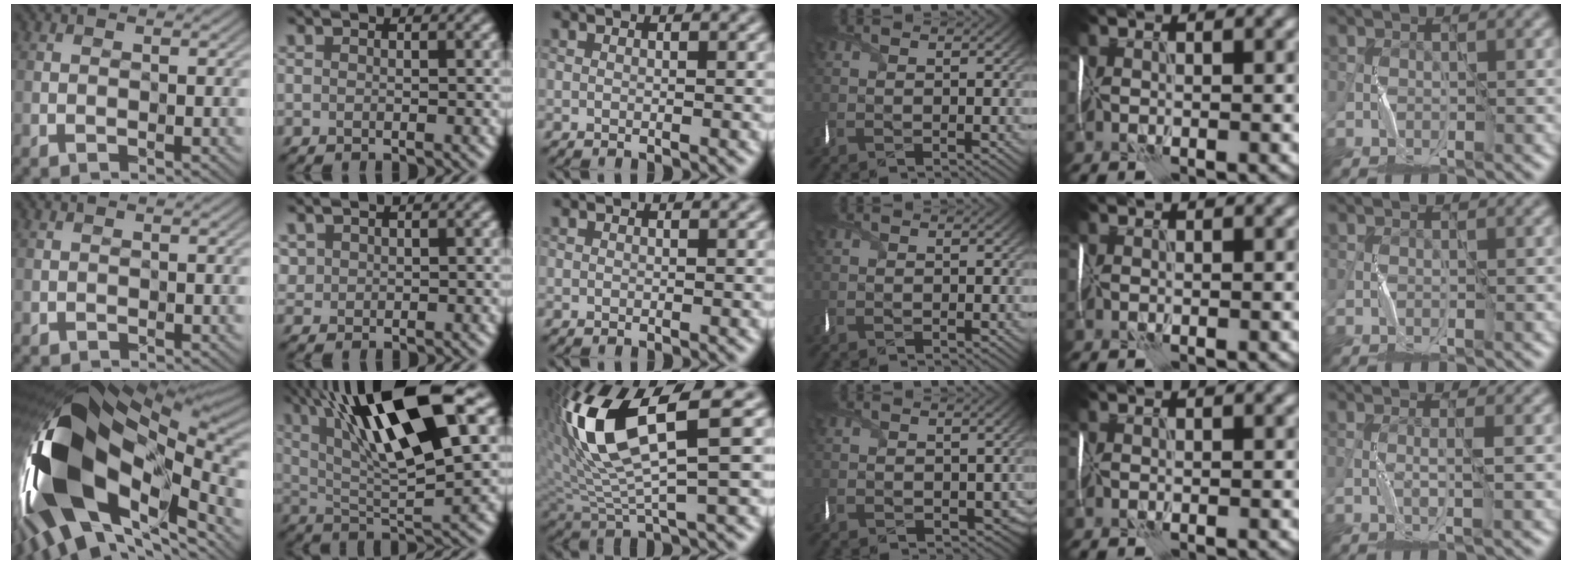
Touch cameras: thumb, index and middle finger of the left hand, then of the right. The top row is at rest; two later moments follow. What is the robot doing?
{"motion": "wrap", "object": "thread"}